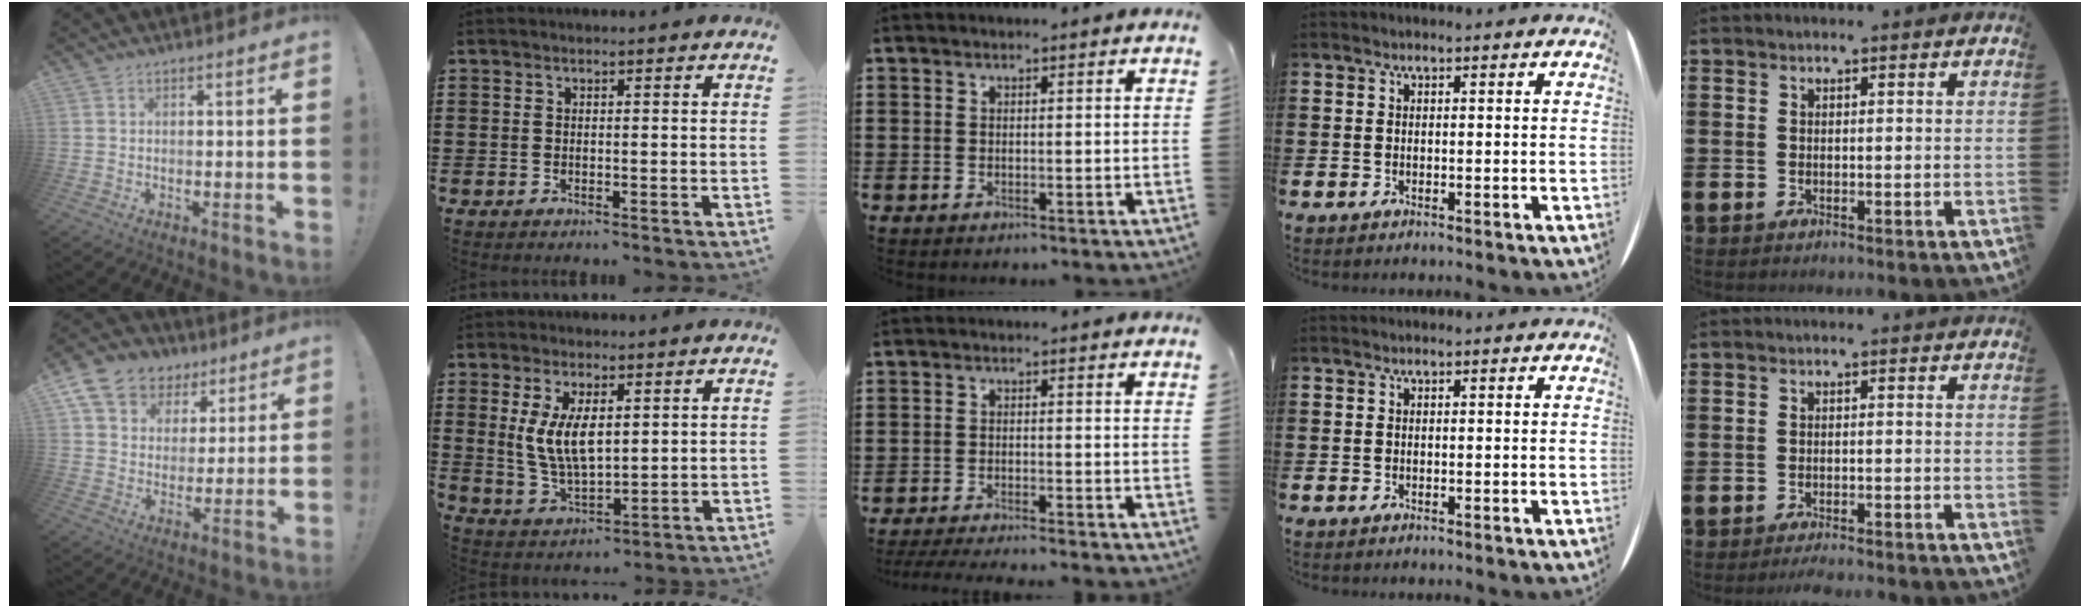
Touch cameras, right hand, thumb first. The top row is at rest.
{"thumb": {"total": 13.3, "force": [7.5, 9.9, 4.8], "torque": [-0.071, -0.047, 0.147]}, "index": {"total": 7.3, "force": [1.4, 3.4, 6.3], "torque": [-0.139, 0.002, 0.023]}, "middle": {"total": 2.9, "force": [-2.7, -0.3, 0.8], "torque": [-0.021, -0.007, -0.056]}, "little": {"total": 1.5, "force": [-1.4, -0.2, 0.4], "torque": [-0.006, 0.003, -0.027]}}